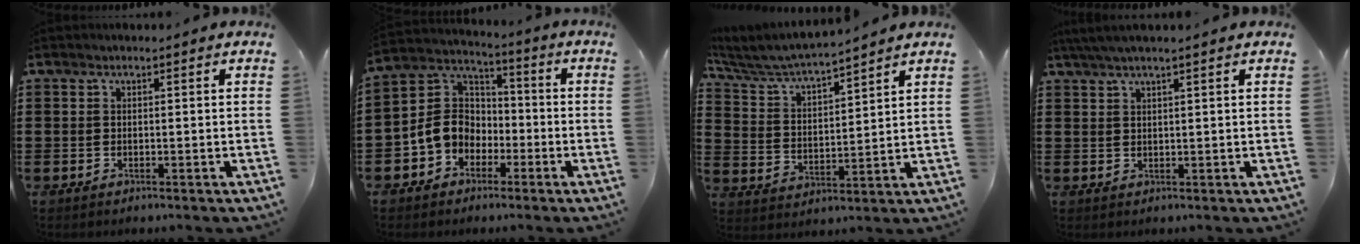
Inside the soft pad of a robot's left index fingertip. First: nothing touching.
{"total": 7.9, "force": [-2.6, 6.7, 3.4], "torque": [-0.107, 0.015, -0.059]}
{"total": 5.3, "force": [5.1, 0.0, 1.5], "torque": [-0.055, -0.036, 0.081]}
{"total": 2.4, "force": [1.8, -0.1, 1.6], "torque": [-0.034, 0.002, 0.033]}